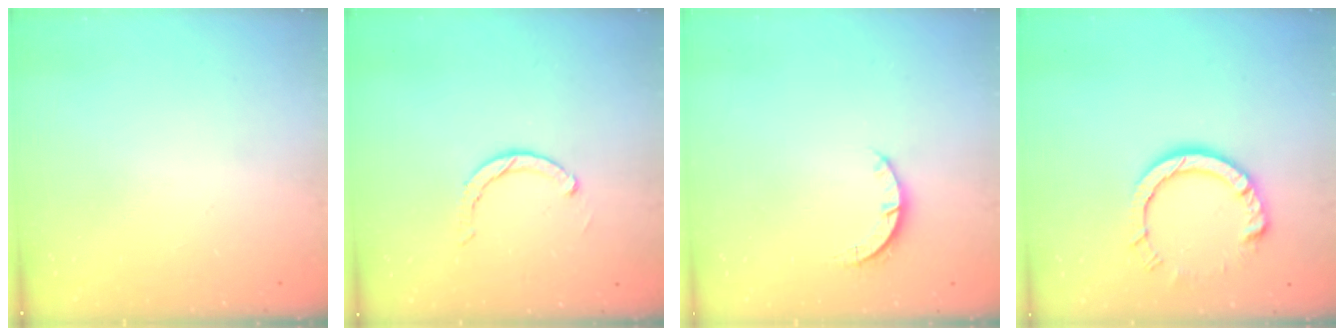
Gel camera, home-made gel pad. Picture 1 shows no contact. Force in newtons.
{"total": 2.8, "press": 2.8, "slide": 0.2}
{"total": 2.7, "press": 2.7, "slide": 0.4}
{"total": 9.1, "press": 9.1, "slide": 0.7}